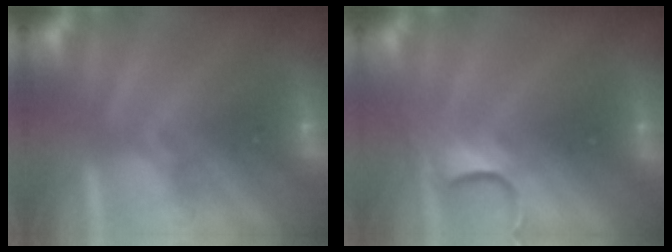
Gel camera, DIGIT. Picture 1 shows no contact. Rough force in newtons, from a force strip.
{"total": 3.9}